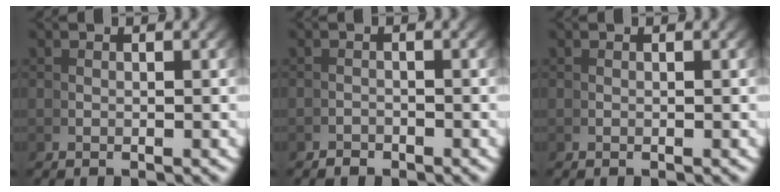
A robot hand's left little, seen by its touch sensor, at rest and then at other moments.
{"total": 1.4, "force": [-1.0, -0.6, -0.7], "torque": [0.020, -0.005, -0.018]}
{"total": 0.0}